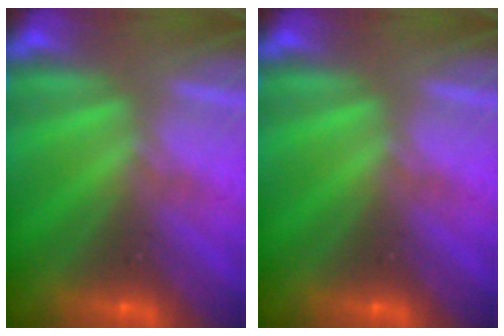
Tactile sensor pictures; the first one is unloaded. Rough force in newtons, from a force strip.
{"total": 0.0}